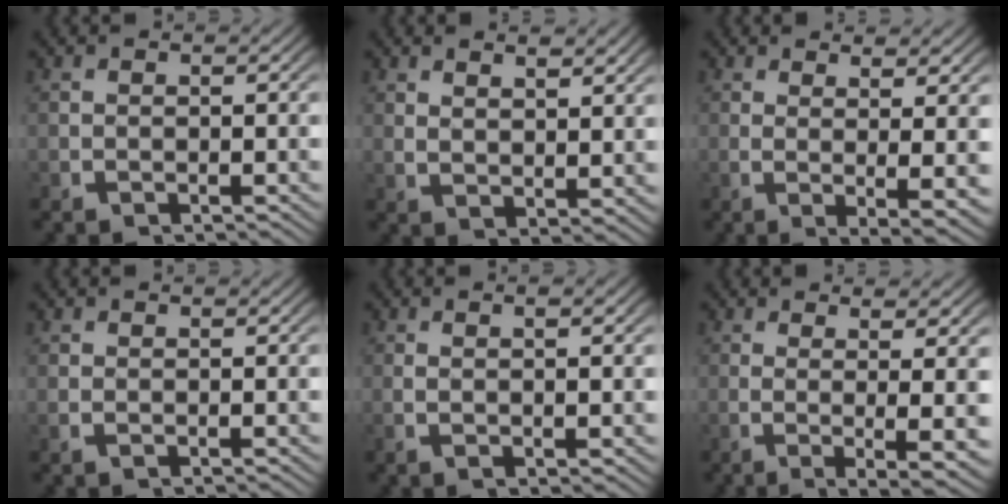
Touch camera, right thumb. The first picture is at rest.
{"total": 2.6, "force": [2.1, 0.5, 1.4], "torque": [-0.026, -0.006, 0.047]}
{"total": 6.0, "force": [-0.3, 1.4, 5.8], "torque": [-0.092, -0.022, 0.009]}
{"total": 0.7, "force": [0.5, -0.1, 0.5], "torque": [-0.013, -0.002, 0.013]}
{"total": 2.4, "force": [0.6, 0.1, 2.3], "torque": [-0.044, -0.003, 0.017]}
{"total": 6.9, "force": [-1.4, 1.4, 6.6], "torque": [-0.104, -0.019, -0.009]}